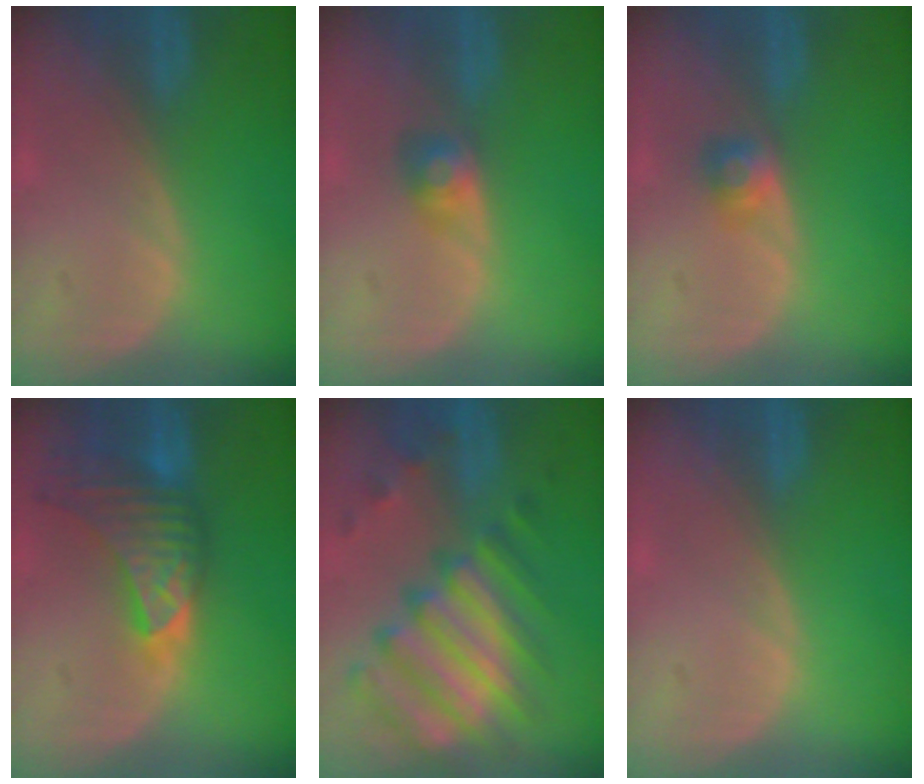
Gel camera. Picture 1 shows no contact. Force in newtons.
{"total": 2.9, "press": 2.6, "slide": 1.1}
{"total": 2.6, "press": 2.3, "slide": 1.1}
{"total": 9.2, "press": 8.5, "slide": 3.7}
{"total": 12.2, "press": 10.5, "slide": 6.1}
{"total": 0.0}